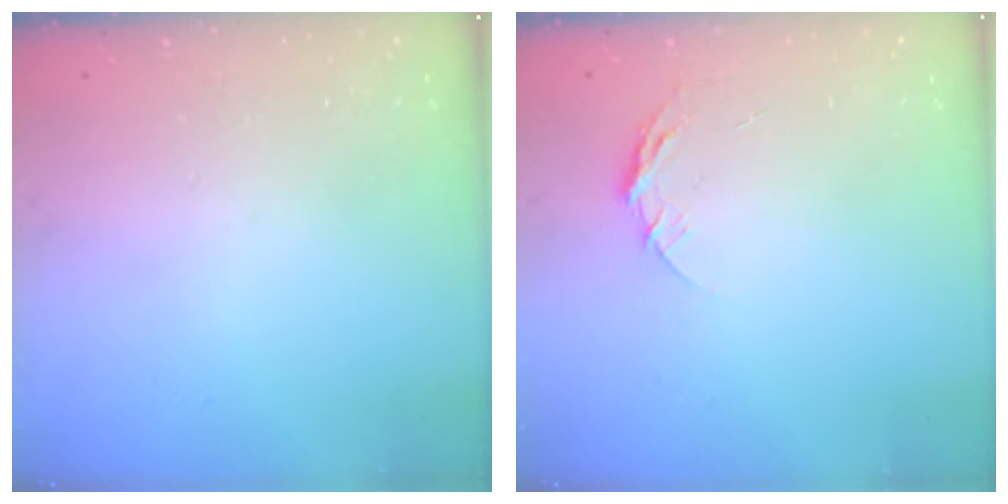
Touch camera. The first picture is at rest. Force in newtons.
{"total": 6.5, "press": 6.5, "slide": 0.6}